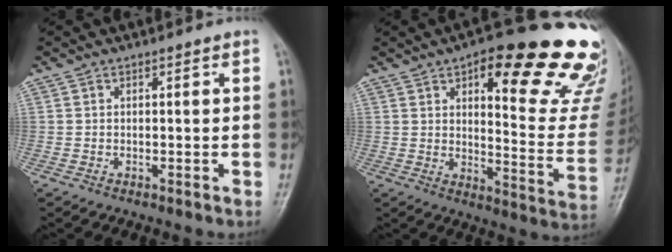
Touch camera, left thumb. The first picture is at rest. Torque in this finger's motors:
{"motor_torque": [1.46, 1.37, 1.42, -1.36, 0.08]}